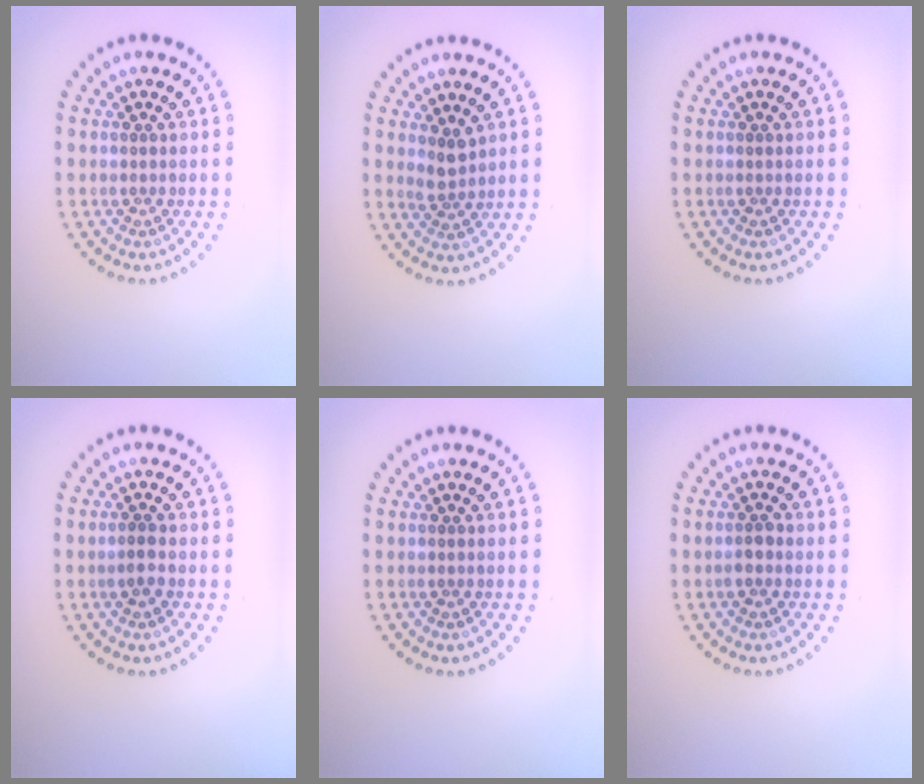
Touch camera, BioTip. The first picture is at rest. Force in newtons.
{"total": 1.8, "press": 1.3, "slide": 1.2}
{"total": 0.0}
{"total": 1.1, "press": 1.1, "slide": 0.4}
{"total": 0.0}
{"total": 1.1, "press": 1.1, "slide": 0.4}